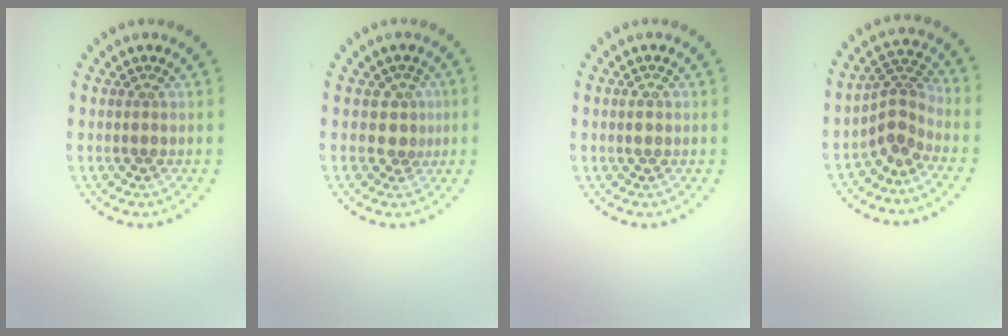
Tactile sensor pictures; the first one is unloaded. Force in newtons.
{"total": 1.8, "press": 1.5, "slide": 1.0}
{"total": 1.1, "press": 1.1, "slide": 0.1}
{"total": 2.7, "press": 1.9, "slide": 1.9}